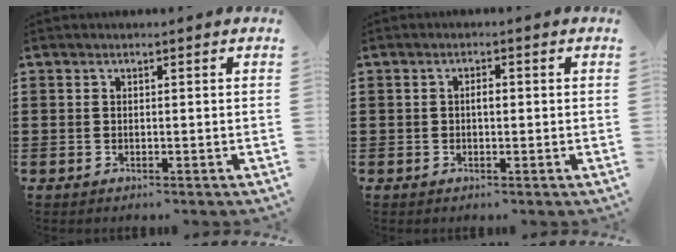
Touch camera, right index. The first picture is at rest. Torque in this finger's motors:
{"motor_torque": [0.57, -0.02, 0.05, 0.05]}